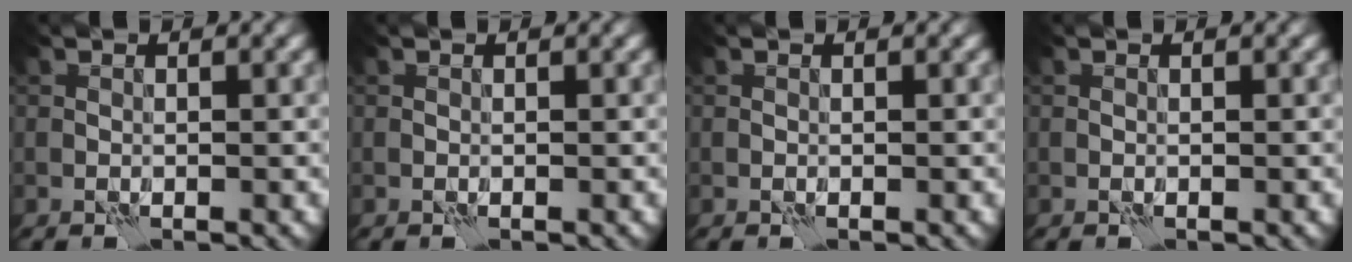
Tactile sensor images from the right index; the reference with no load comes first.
{"total": 0.0}
{"total": 0.0}
{"total": 0.0}